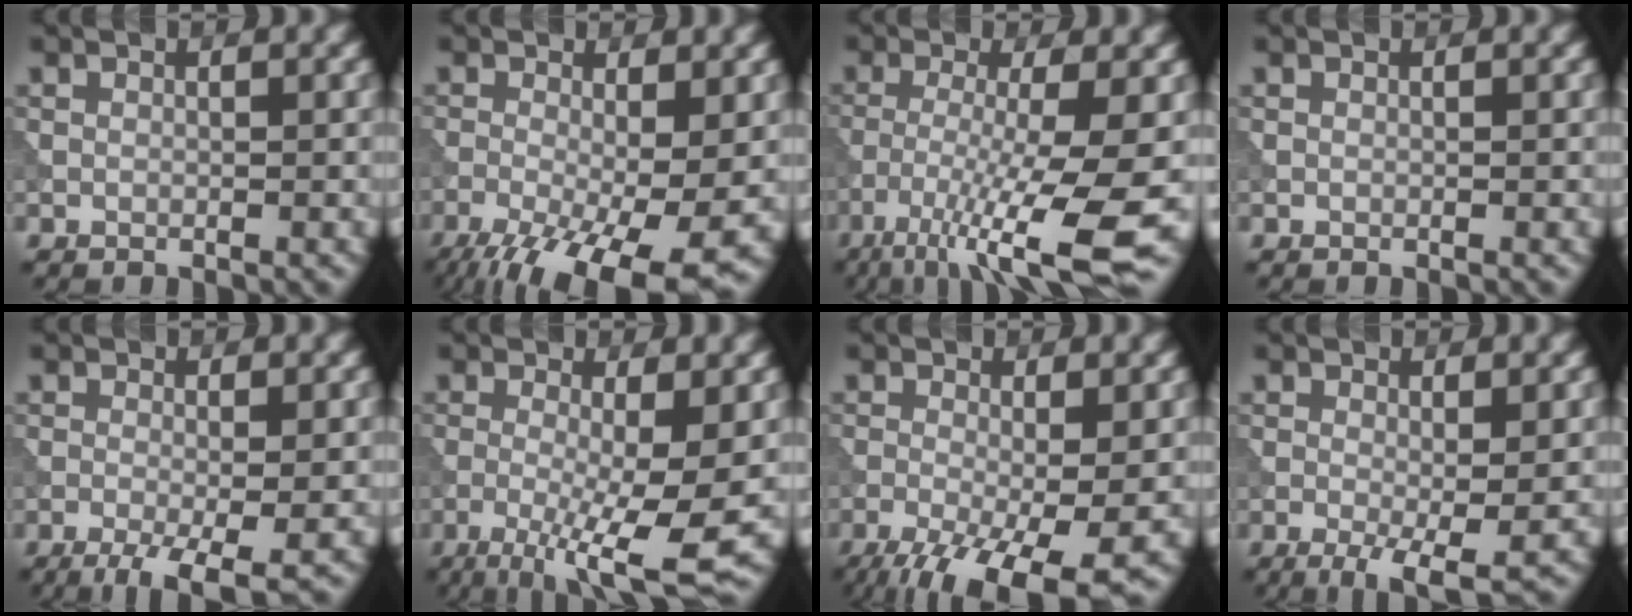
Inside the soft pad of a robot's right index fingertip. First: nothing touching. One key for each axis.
{"total": 11.4, "fx": -5.1, "fy": 3.9, "fz": 9.4, "tx": -0.166, "ty": -0.028, "tz": -0.083}
{"total": 9.9, "fx": -4.8, "fy": 1.8, "fz": 8.5, "tx": -0.145, "ty": -0.016, "tz": -0.083}
{"total": 0.0}
{"total": 5.3, "fx": -2.5, "fy": 1.3, "fz": 4.5, "tx": -0.076, "ty": -0.006, "tz": -0.042}
{"total": 8.9, "fx": -2.0, "fy": 2.1, "fz": 8.4, "tx": -0.139, "ty": -0.015, "tz": -0.027}
{"total": 9.4, "fx": -4.5, "fy": 2.9, "fz": 7.6, "tx": -0.135, "ty": -0.024, "tz": -0.077}
{"total": 4.2, "fx": -1.2, "fy": 0.9, "fz": 3.9, "tx": -0.068, "ty": -0.015, "tz": -0.021}